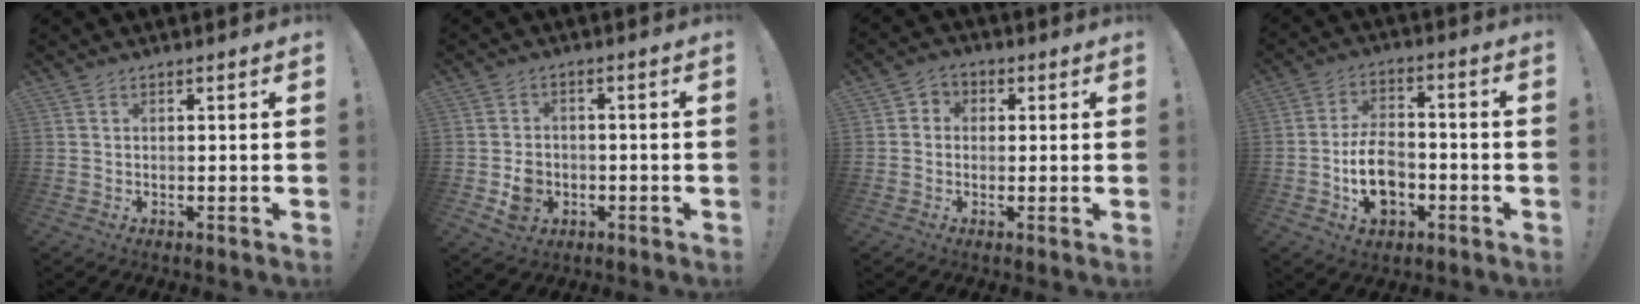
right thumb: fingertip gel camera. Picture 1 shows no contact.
{"total": 7.4, "force": [-1.9, 6.3, 3.3], "torque": [-0.053, 0.010, -0.029]}
{"total": 3.8, "force": [-0.8, 3.4, 1.4], "torque": [-0.018, 0.011, -0.014]}
{"total": 12.6, "force": [-3.9, 8.6, 8.5], "torque": [-0.144, 0.024, -0.067]}